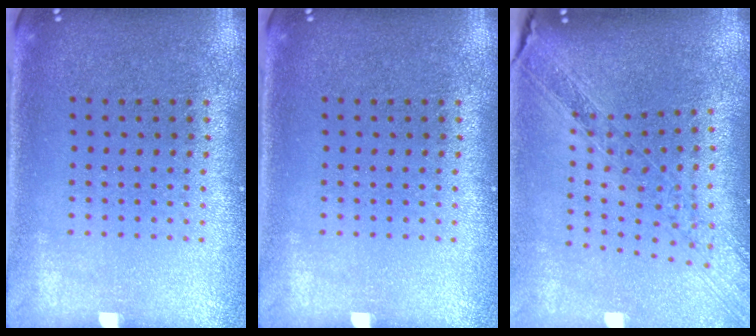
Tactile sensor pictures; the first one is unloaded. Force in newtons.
{"total": 0.0}
{"total": 1.6, "press": 1.5, "slide": 0.6}